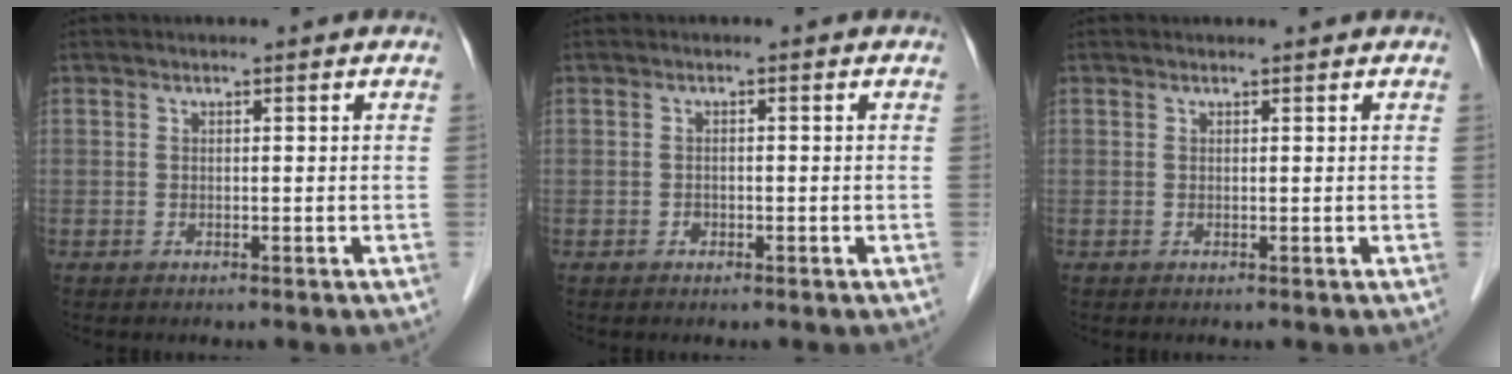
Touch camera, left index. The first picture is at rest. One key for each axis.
{"total": 0.7, "fx": -0.4, "fy": 0.5, "fz": 0.2, "tx": -0.003, "ty": 0.003, "tz": -0.007}
{"total": 0.6, "fx": 0.6, "fy": 0.2, "fz": 0.1, "tx": -0.007, "ty": 0.005, "tz": 0.009}